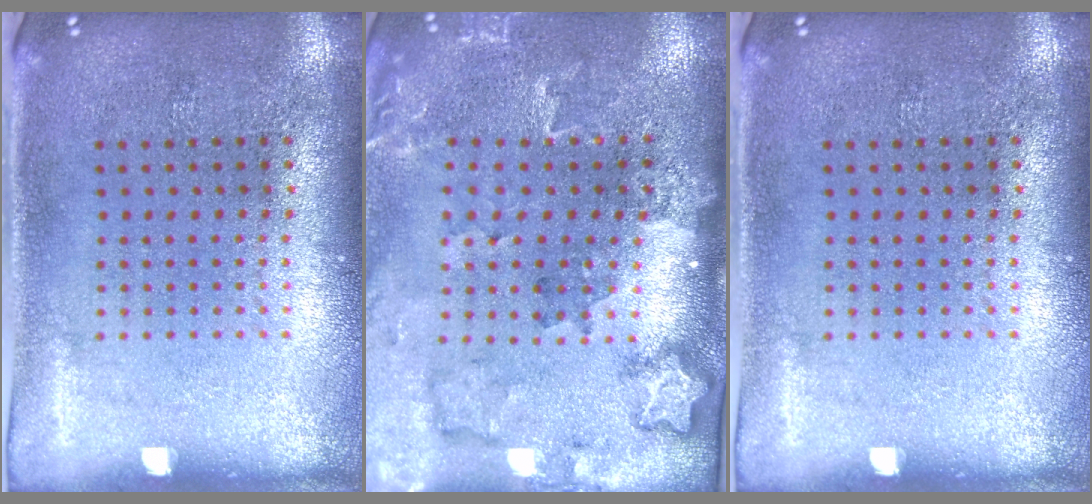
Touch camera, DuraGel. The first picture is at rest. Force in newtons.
{"total": 1.8, "press": 1.8, "slide": 0.3}
{"total": 0.0}